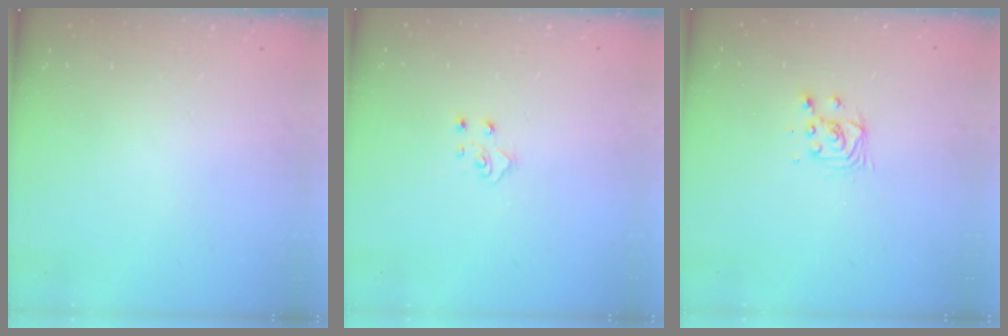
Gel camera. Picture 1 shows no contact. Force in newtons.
{"total": 4.3, "press": 4.2, "slide": 0.4}
{"total": 3.8, "press": 3.7, "slide": 0.5}